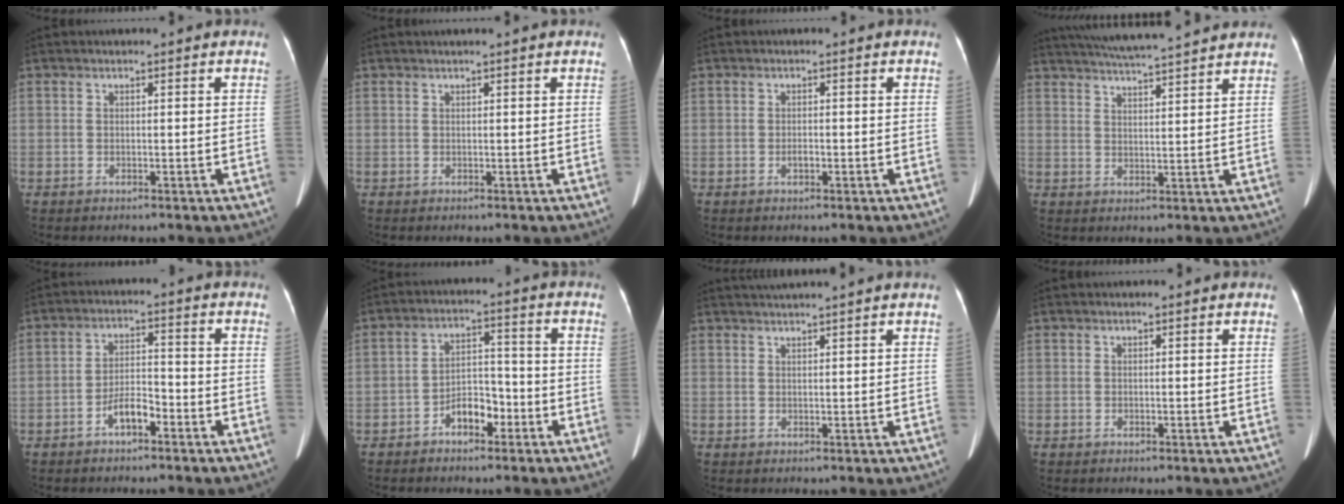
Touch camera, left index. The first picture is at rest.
{"total": 1.0, "force": [0.8, -0.2, 0.6], "torque": [-0.011, 0.011, 0.020]}
{"total": 0.9, "force": [-0.4, 0.3, 0.7], "torque": [-0.015, 0.001, -0.007]}
{"total": 12.5, "force": [11.5, 0.0, 5.1], "torque": [-0.091, 0.024, 0.165]}
{"total": 4.5, "force": [-2.8, 1.6, 3.1], "torque": [-0.064, 0.014, -0.049]}
{"total": 5.3, "force": [-3.1, 2.7, 3.3], "torque": [-0.060, 0.020, -0.054]}
{"total": 5.1, "force": [4.5, -1.2, 2.1], "torque": [-0.028, 0.025, 0.066]}
{"total": 0.0}